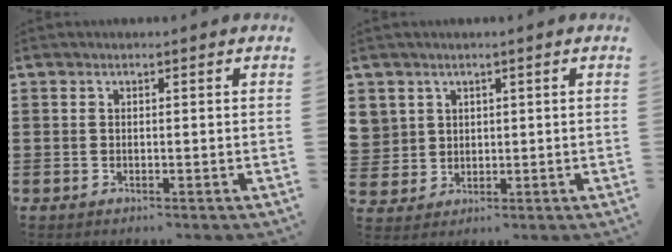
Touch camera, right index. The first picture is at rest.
{"total": 3.3, "force": [1.6, 2.9, -0.1], "torque": [-0.018, 0.007, 0.032]}